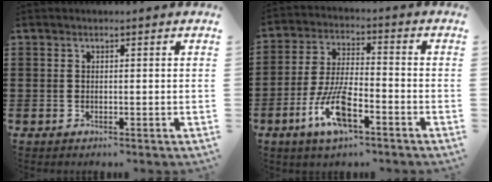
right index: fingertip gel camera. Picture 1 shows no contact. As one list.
[{"total": 9.5, "force": [-4.7, 2.9, 7.7], "torque": [-0.175, -0.008, -0.089]}]